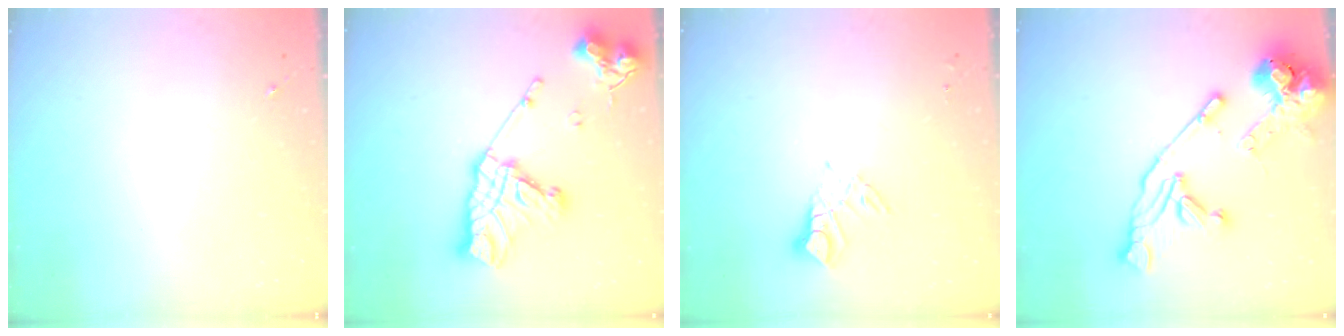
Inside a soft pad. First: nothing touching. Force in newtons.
{"total": 20.7, "press": 20.6, "slide": 1.9}
{"total": 8.8, "press": 8.8, "slide": 0.8}
{"total": 18.4, "press": 18.2, "slide": 2.3}